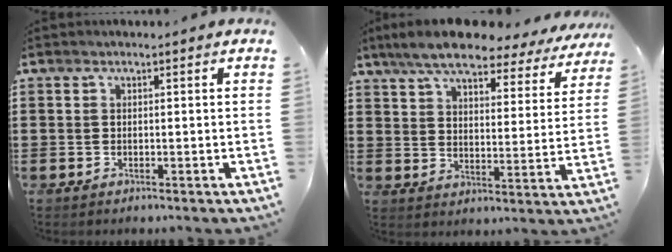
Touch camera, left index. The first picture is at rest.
{"total": 8.8, "force": [7.7, 1.4, 4.0], "torque": [-0.102, -0.035, 0.133]}